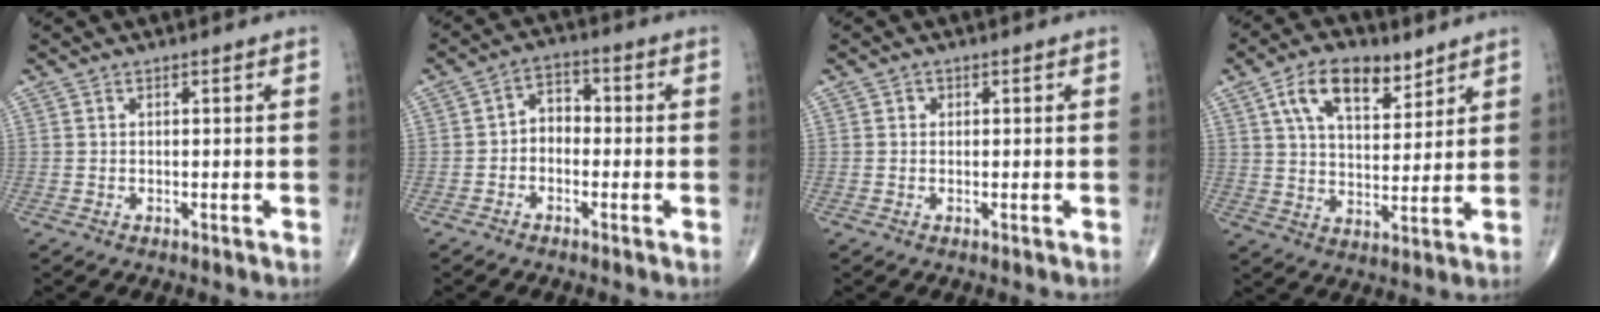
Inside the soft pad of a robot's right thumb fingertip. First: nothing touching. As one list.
[{"total": 4.5, "force": [-1.0, 3.4, 2.9], "torque": [-0.028, 0.024, -0.031]}, {"total": 0.7, "force": [0.1, 0.7, 0.2], "torque": [0.005, 0.002, 0.001]}, {"total": 12.4, "force": [6.7, 6.4, 8.2], "torque": [-0.118, -0.027, 0.120]}]